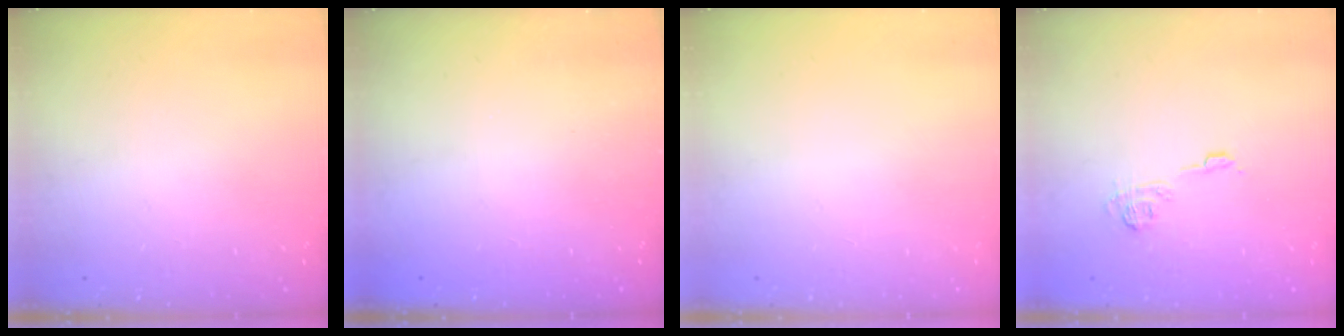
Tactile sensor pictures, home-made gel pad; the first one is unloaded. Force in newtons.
{"total": 2.3, "press": 2.2, "slide": 0.8}
{"total": 0.0}
{"total": 7.7, "press": 7.6, "slide": 1.2}